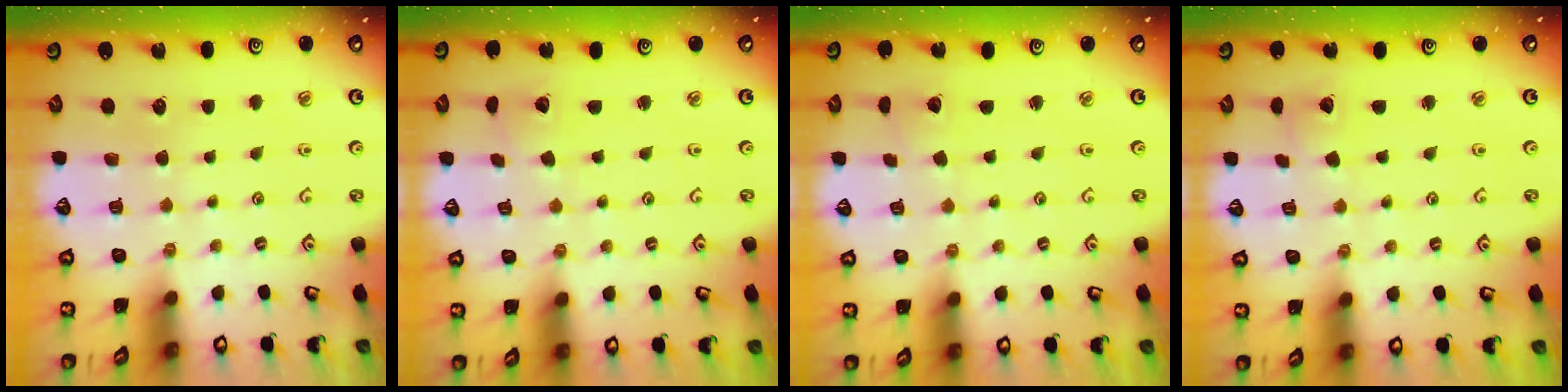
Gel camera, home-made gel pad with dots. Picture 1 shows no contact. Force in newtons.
{"total": 2.0, "press": 2.0, "slide": 0.2}
{"total": 1.7, "press": 1.7, "slide": 0.1}
{"total": 3.3, "press": 3.3, "slide": 0.3}